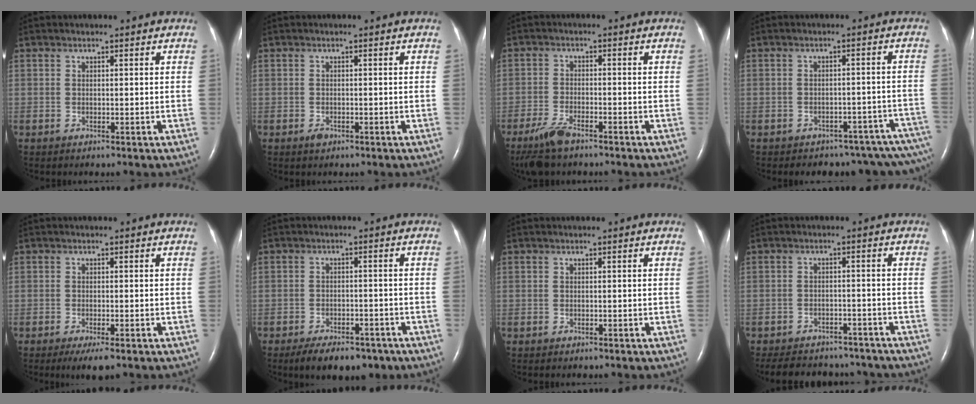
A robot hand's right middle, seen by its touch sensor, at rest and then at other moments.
{"total": 1.0, "force": [-0.6, 0.5, 0.5], "torque": [-0.012, -0.001, -0.007]}
{"total": 5.7, "force": [-4.4, 1.3, 3.4], "torque": [-0.079, -0.014, -0.082]}
{"total": 12.6, "force": [-11.1, 4.5, 4.0], "torque": [-0.025, 0.038, -0.115]}
{"total": 3.3, "force": [-2.1, 0.6, 2.5], "torque": [-0.040, -0.009, -0.032]}
{"total": 8.6, "force": [-6.4, 4.0, 4.1], "torque": [-0.054, 0.003, -0.093]}
{"total": 0.0}
{"total": 15.6, "force": [-13.6, 5.9, 4.8], "torque": [-0.114, -0.002, -0.168]}